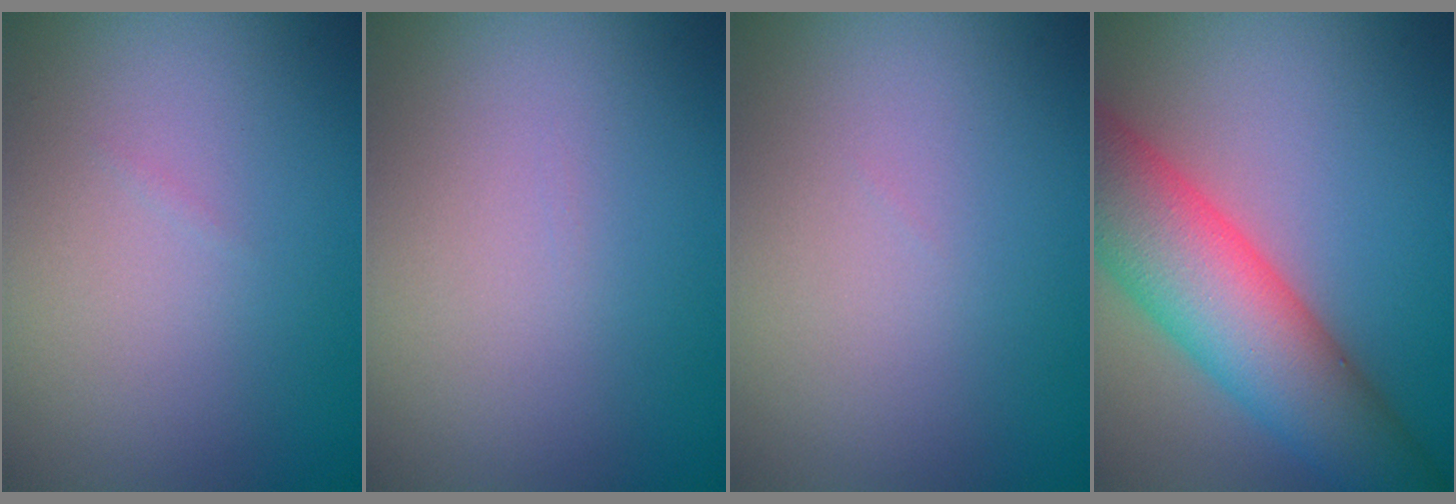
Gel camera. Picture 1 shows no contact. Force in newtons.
{"total": 0.0}
{"total": 0.0}
{"total": 10.3, "press": 10.3, "slide": 0.7}